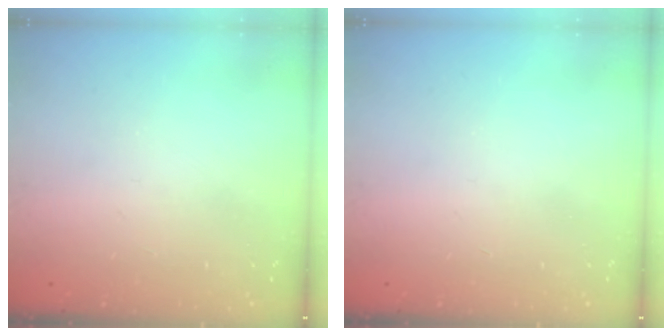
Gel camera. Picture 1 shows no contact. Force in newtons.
{"total": 0.0}